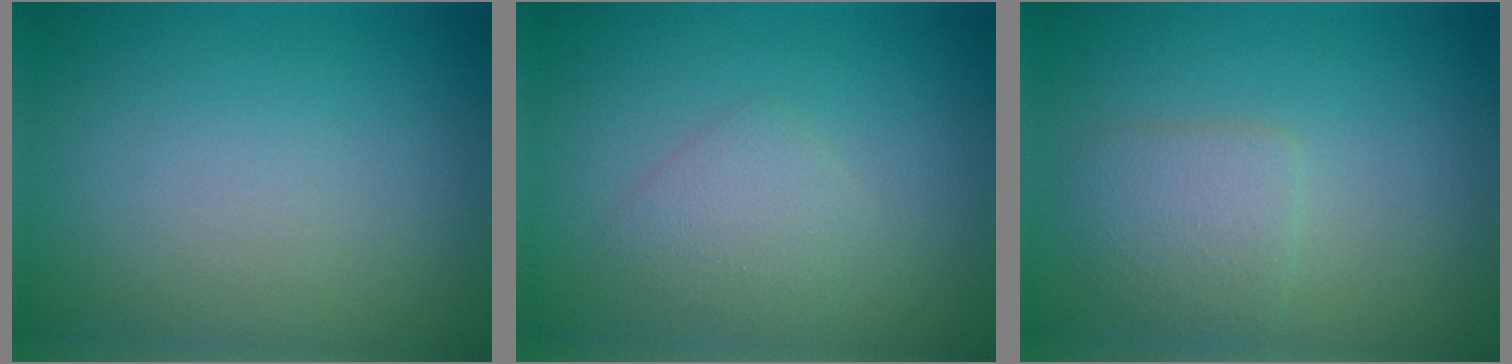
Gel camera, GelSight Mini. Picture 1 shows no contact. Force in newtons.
{"total": 1.9, "press": 1.9, "slide": 0.1}
{"total": 2.5, "press": 2.5, "slide": 0.1}